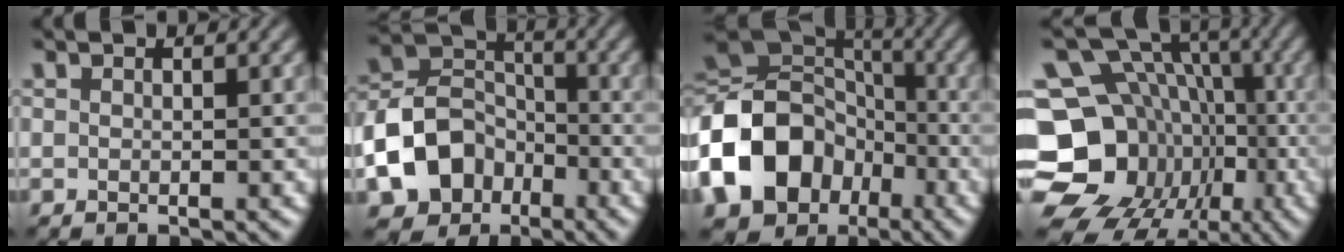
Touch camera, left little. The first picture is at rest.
{"total": 8.4, "force": [-3.8, 6.2, 4.0], "torque": [-0.076, 0.002, -0.079]}
{"total": 16.5, "force": [-6.1, 13.0, 8.1], "torque": [-0.195, 0.000, -0.124]}
{"total": 18.6, "force": [-5.8, 16.3, 6.8], "torque": [-0.143, -0.005, -0.100]}